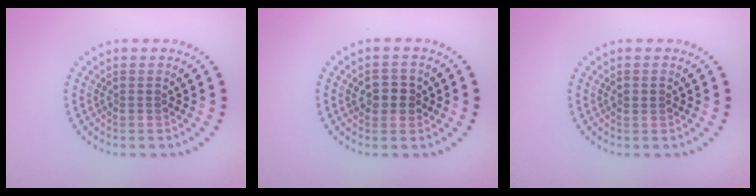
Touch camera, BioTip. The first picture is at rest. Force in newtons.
{"total": 2.4, "press": 2.4, "slide": 0.4}
{"total": 1.1, "press": 1.1, "slide": 0.1}